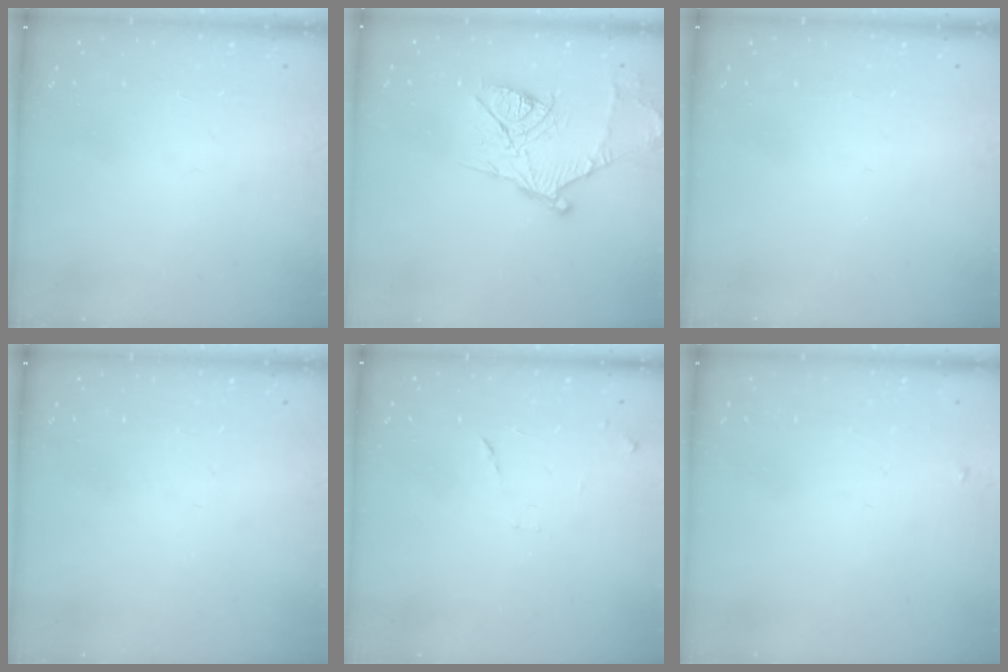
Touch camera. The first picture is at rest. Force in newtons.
{"total": 15.1, "press": 15.0, "slide": 1.3}
{"total": 0.0}
{"total": 0.0}
{"total": 7.5, "press": 7.5, "slide": 0.6}
{"total": 2.3, "press": 2.3, "slide": 0.2}